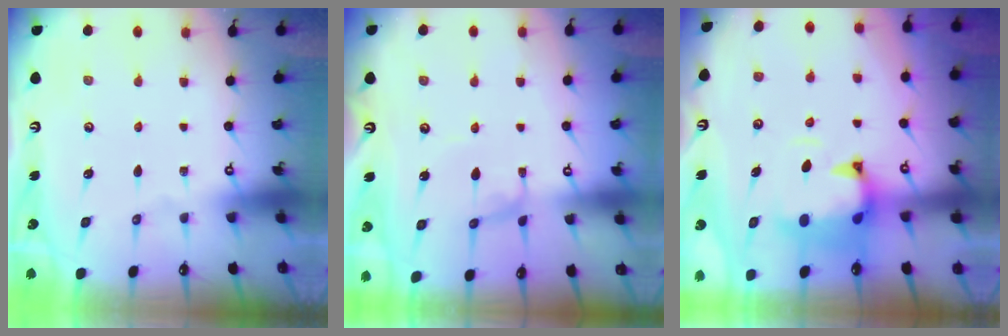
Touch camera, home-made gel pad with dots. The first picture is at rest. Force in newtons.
{"total": 0.0}
{"total": 1.5, "press": 1.1, "slide": 1.1}